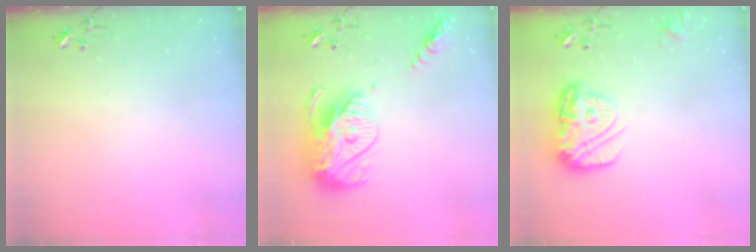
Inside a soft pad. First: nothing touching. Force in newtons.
{"total": 18.8, "press": 18.7, "slide": 1.6}
{"total": 15.3, "press": 15.2, "slide": 1.3}